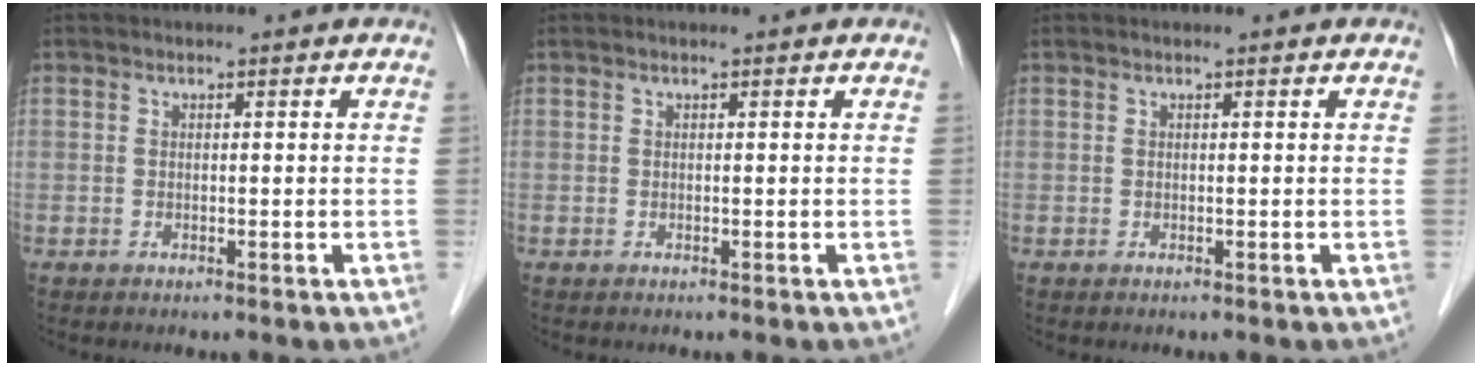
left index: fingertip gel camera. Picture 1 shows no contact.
{"total": 0.0}
{"total": 0.0}